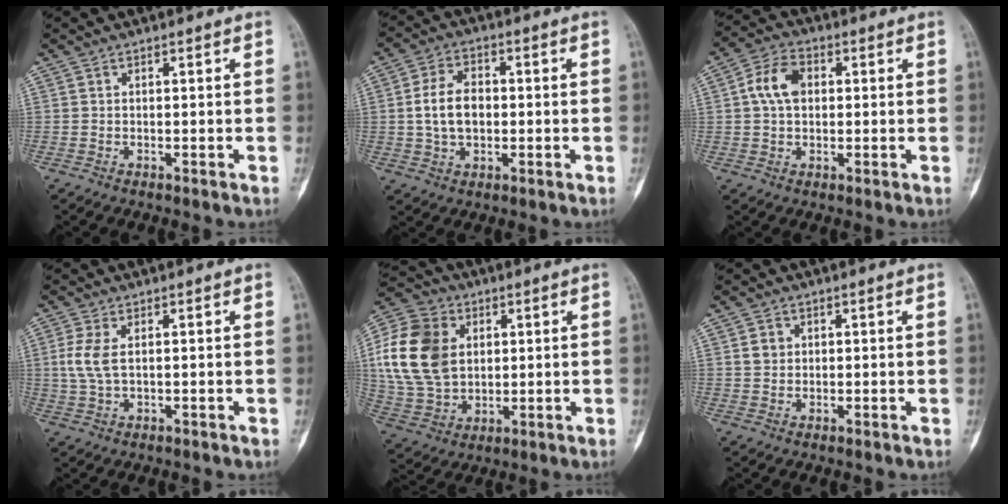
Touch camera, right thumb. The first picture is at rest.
{"total": 8.3, "force": [0.1, 5.6, 6.2], "torque": [-0.104, 0.012, 0.001]}
{"total": 7.5, "force": [1.1, 5.2, 5.3], "torque": [-0.093, 0.016, 0.013]}
{"total": 4.8, "force": [0.8, 2.4, 4.0], "torque": [-0.105, 0.004, 0.019]}
{"total": 18.0, "force": [3.4, 13.6, 11.2], "torque": [-0.204, 0.001, 0.068]}
{"total": 2.4, "force": [0.6, 2.1, 1.0], "torque": [-0.007, 0.001, 0.011]}